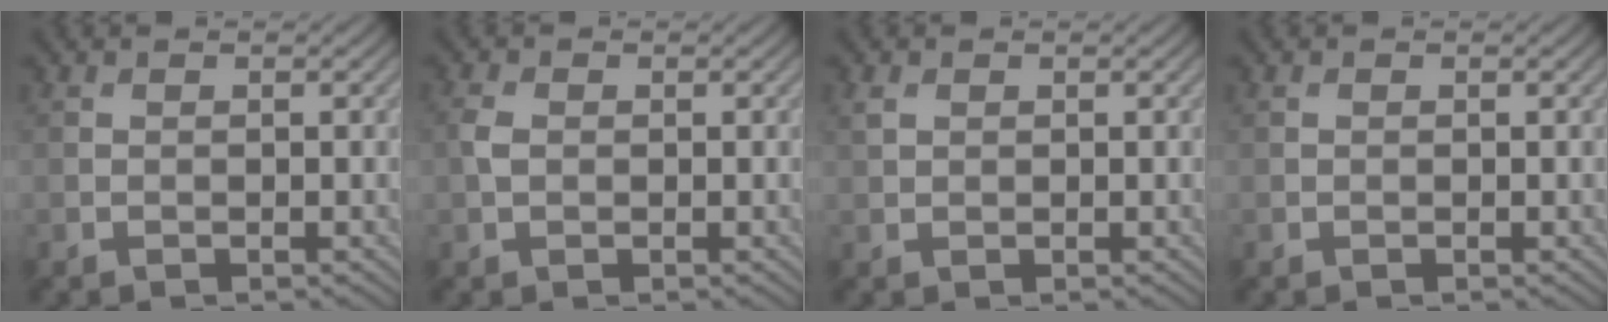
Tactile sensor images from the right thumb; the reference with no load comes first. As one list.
[{"total": 1.7, "force": [0.0, 1.3, 1.2], "torque": [-0.031, 0.002, -0.001]}, {"total": 1.4, "force": [0.7, 1.0, 0.8], "torque": [-0.020, 0.002, 0.015]}, {"total": 0.0}]